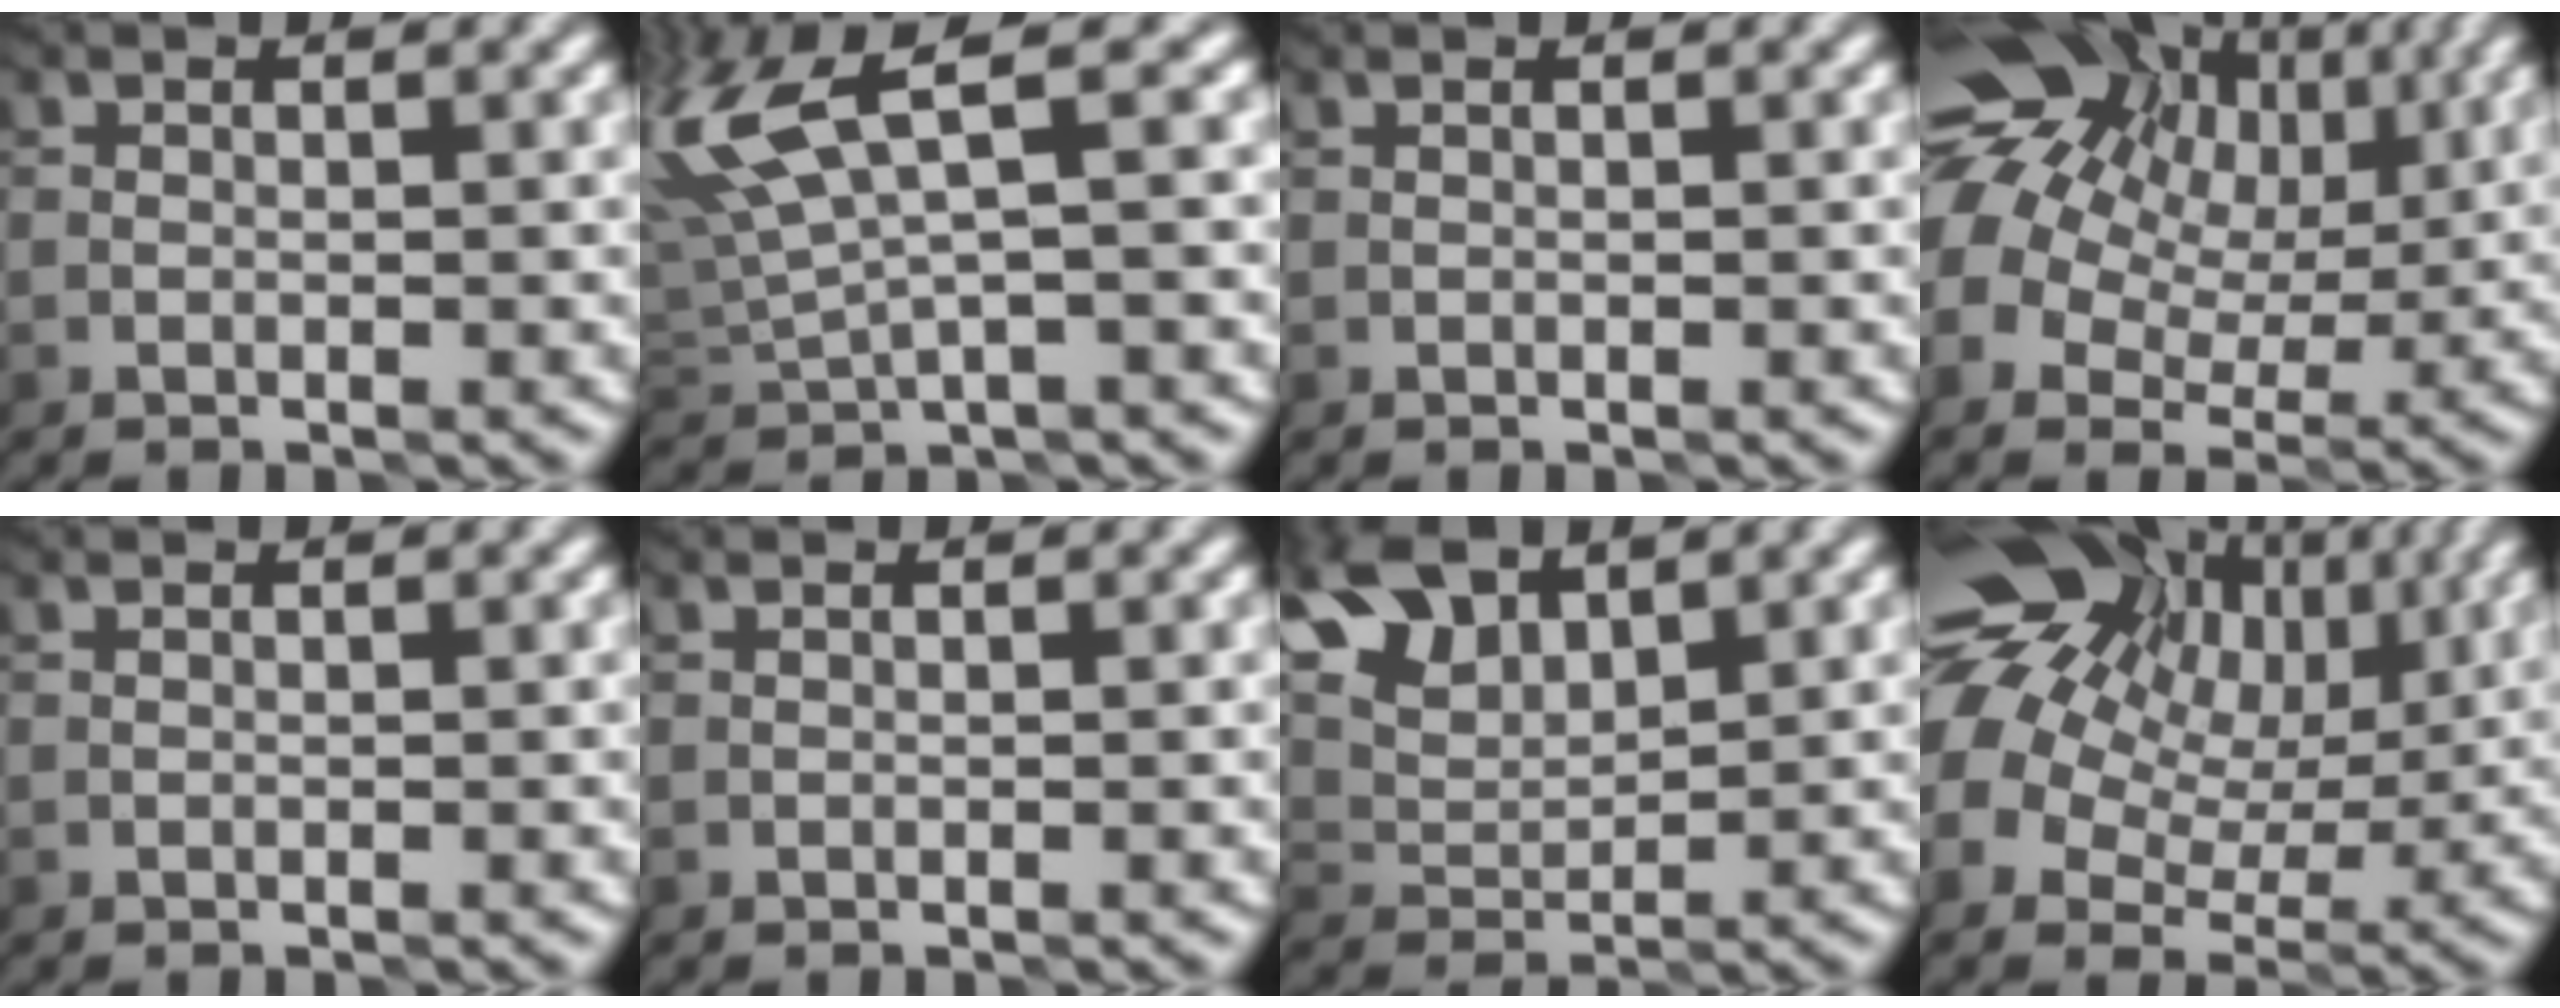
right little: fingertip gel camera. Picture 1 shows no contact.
{"total": 7.9, "force": [3.2, 1.9, 7.0], "torque": [-0.161, 0.015, 0.062]}
{"total": 0.0}
{"total": 16.3, "force": [5.0, 12.6, 9.0], "torque": [-0.190, 0.039, 0.080]}
{"total": 0.0}
{"total": 0.0}
{"total": 7.7, "force": [5.1, 4.0, 4.2], "torque": [-0.113, 0.019, 0.097]}
{"total": 17.9, "force": [5.4, 13.9, 10.0], "torque": [-0.206, 0.042, 0.080]}